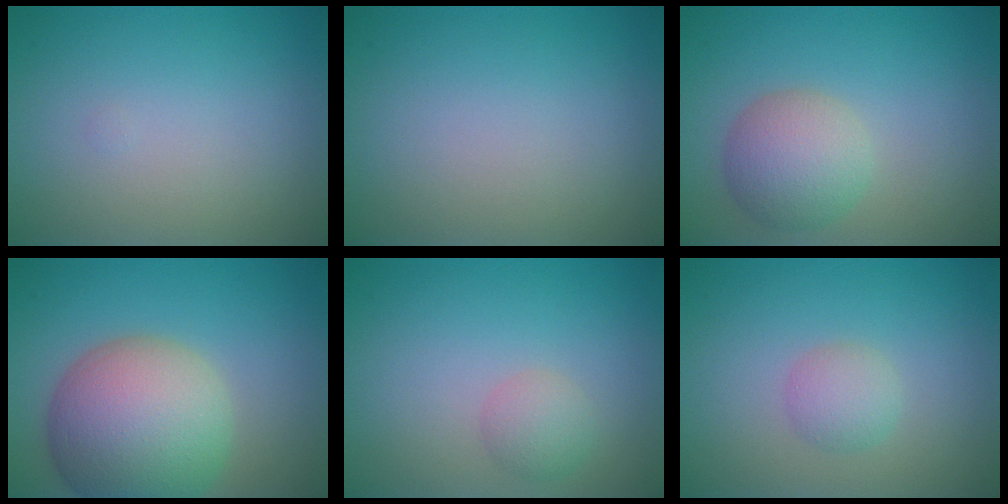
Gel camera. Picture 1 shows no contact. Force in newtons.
{"total": 0.0}
{"total": 4.5, "press": 4.5, "slide": 0.2}
{"total": 11.1, "press": 11.1, "slide": 0.6}
{"total": 1.8, "press": 1.8, "slide": 0.1}
{"total": 1.9, "press": 1.9, "slide": 0.0}